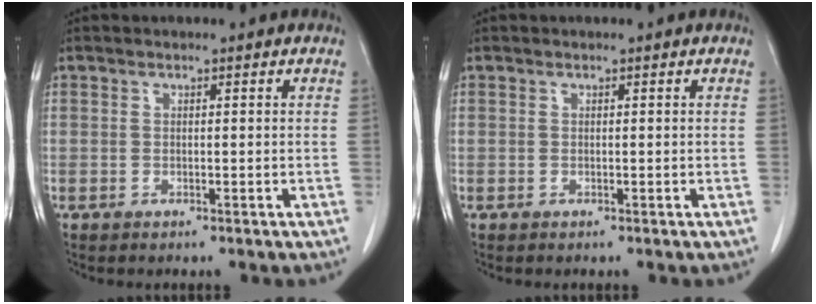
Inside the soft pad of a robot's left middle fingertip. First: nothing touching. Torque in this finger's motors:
{"motor_torque": [0.00, 0.00, 0.02, 0.00]}